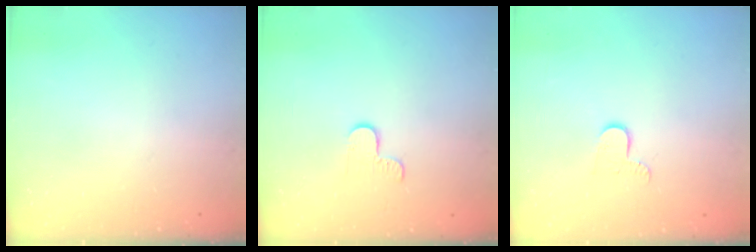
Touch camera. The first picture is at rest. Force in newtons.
{"total": 3.8, "press": 3.8, "slide": 0.4}
{"total": 5.2, "press": 5.2, "slide": 0.4}